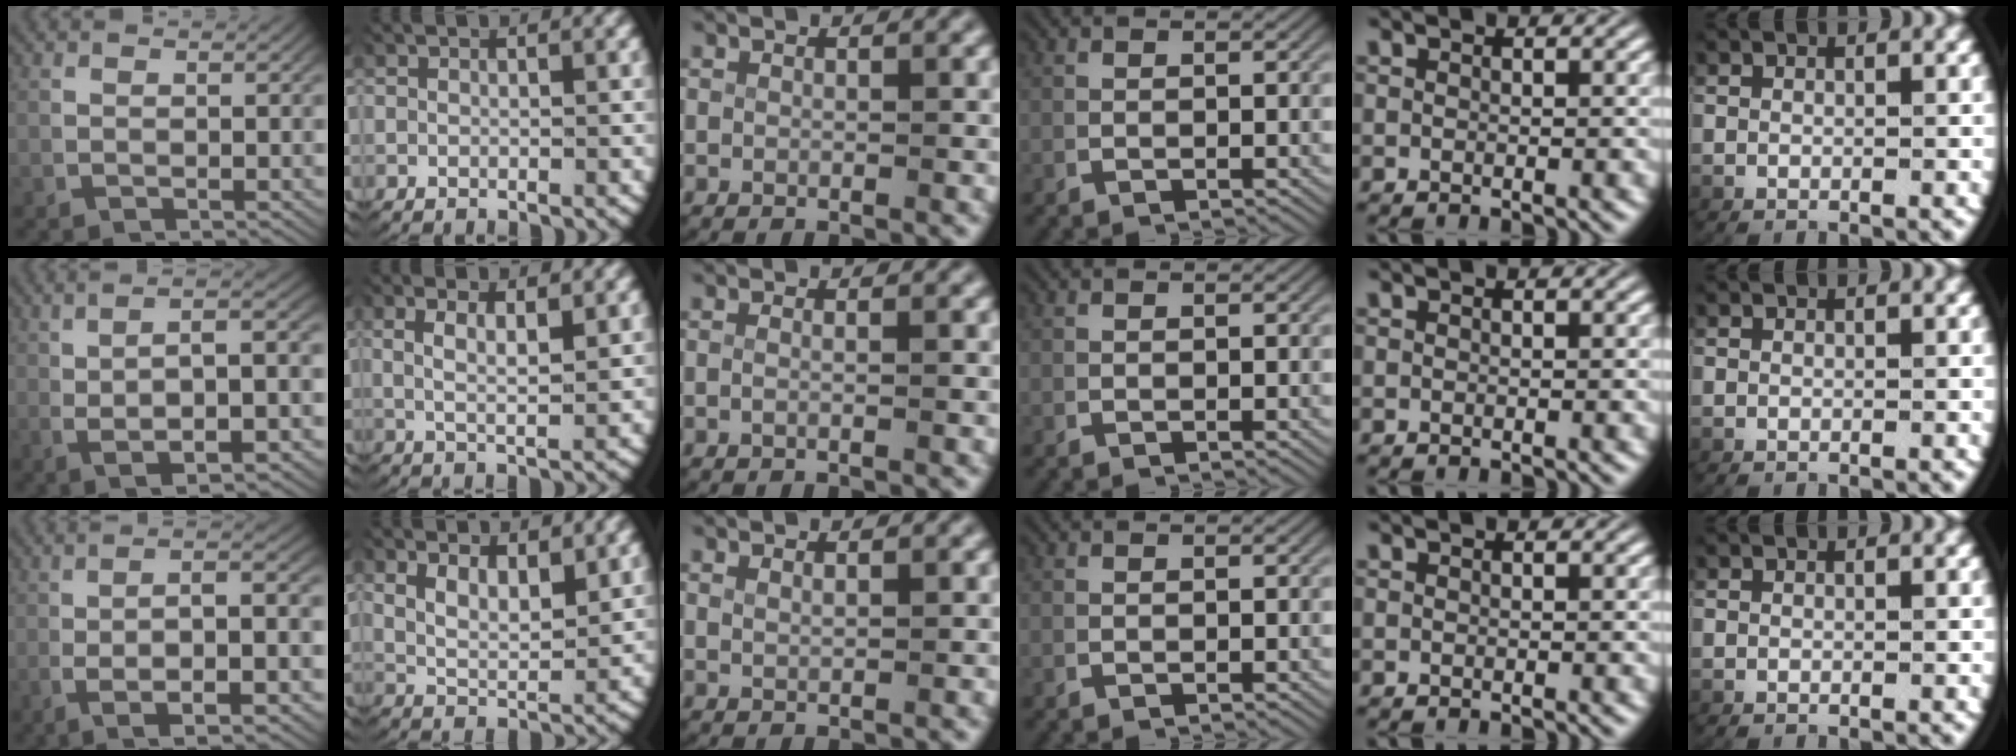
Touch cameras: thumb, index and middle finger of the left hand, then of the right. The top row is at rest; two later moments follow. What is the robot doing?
{"motion": "lift_and_place", "object": "towel"}